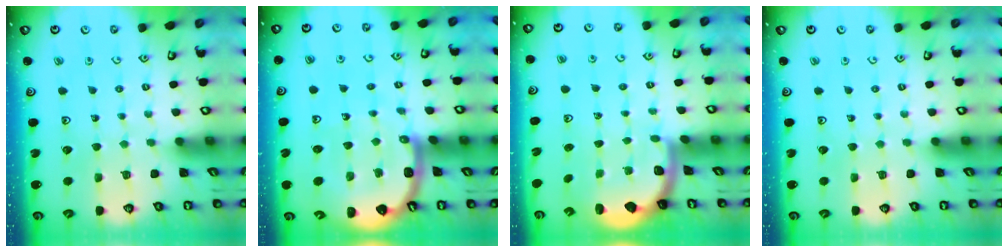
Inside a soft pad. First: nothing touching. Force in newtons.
{"total": 9.2, "press": 9.1, "slide": 1.1}
{"total": 1.9, "press": 1.8, "slide": 0.5}
{"total": 0.0}